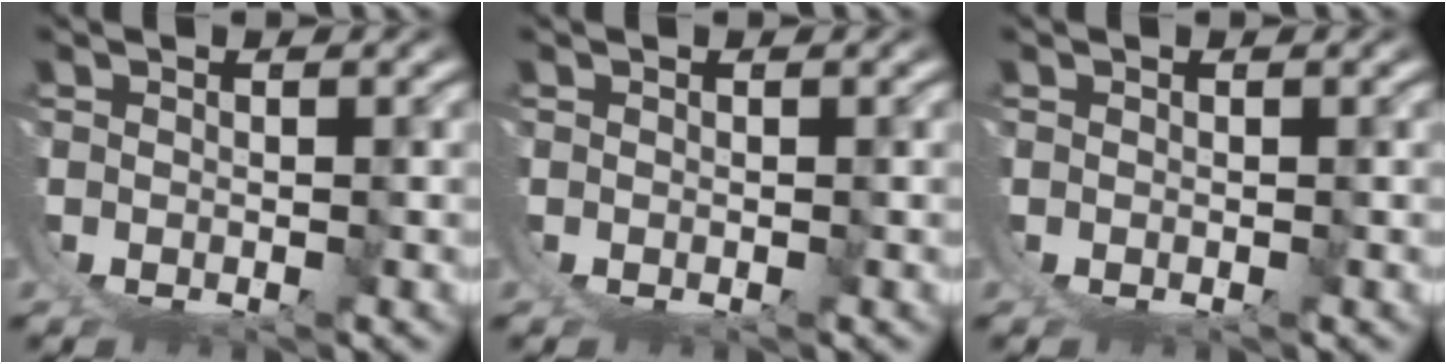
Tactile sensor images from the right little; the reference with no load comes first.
{"total": 0.0}
{"total": 0.0}